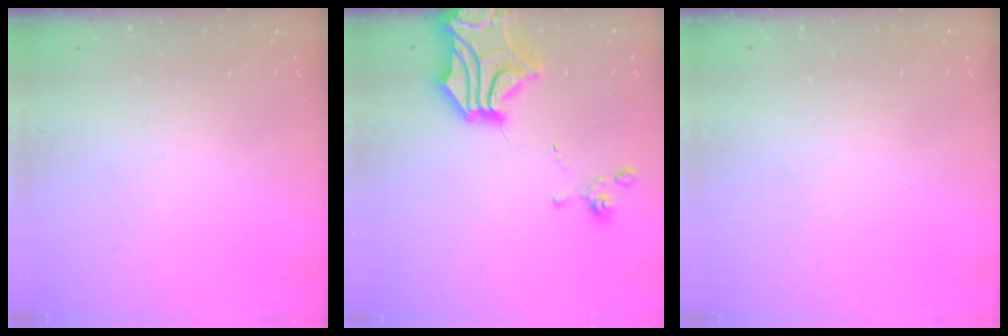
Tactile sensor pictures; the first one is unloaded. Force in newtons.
{"total": 8.7, "press": 8.2, "slide": 2.9}
{"total": 0.0}